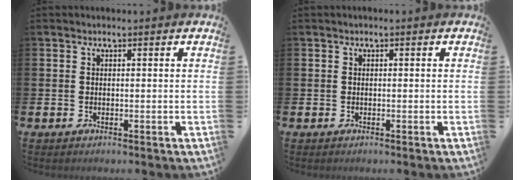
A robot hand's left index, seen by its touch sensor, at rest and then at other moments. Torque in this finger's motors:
{"motor_torque": [-0.50, -0.28, -0.17, 0.04]}